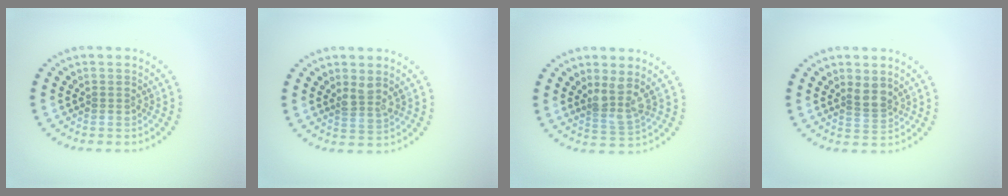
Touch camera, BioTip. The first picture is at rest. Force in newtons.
{"total": 1.8, "press": 1.6, "slide": 0.9}
{"total": 2.6, "press": 1.9, "slide": 1.8}
{"total": 2.1, "press": 1.7, "slide": 1.3}